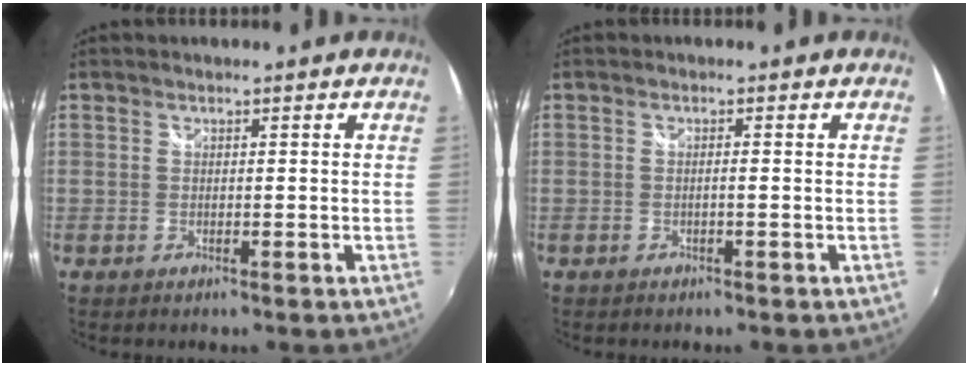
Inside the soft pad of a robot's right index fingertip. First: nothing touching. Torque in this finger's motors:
{"motor_torque": [-1.05, 1.09, -0.04, 0.00]}